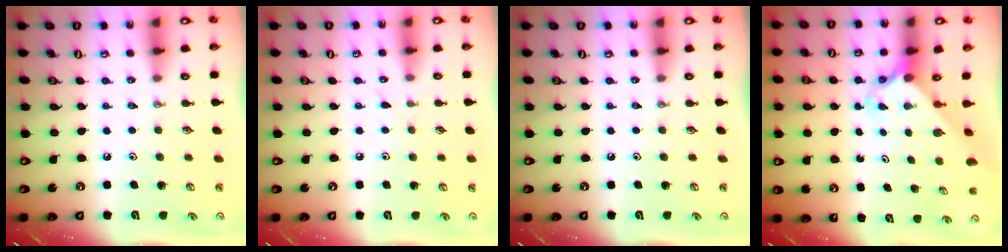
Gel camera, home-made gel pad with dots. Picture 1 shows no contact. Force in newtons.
{"total": 2.5, "press": 2.4, "slide": 0.3}
{"total": 0.0}
{"total": 2.3, "press": 2.3, "slide": 0.1}